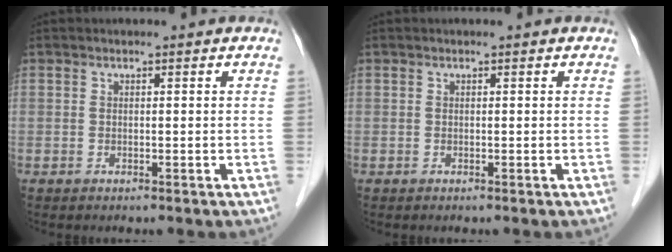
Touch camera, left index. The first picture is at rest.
{"total": 0.0}